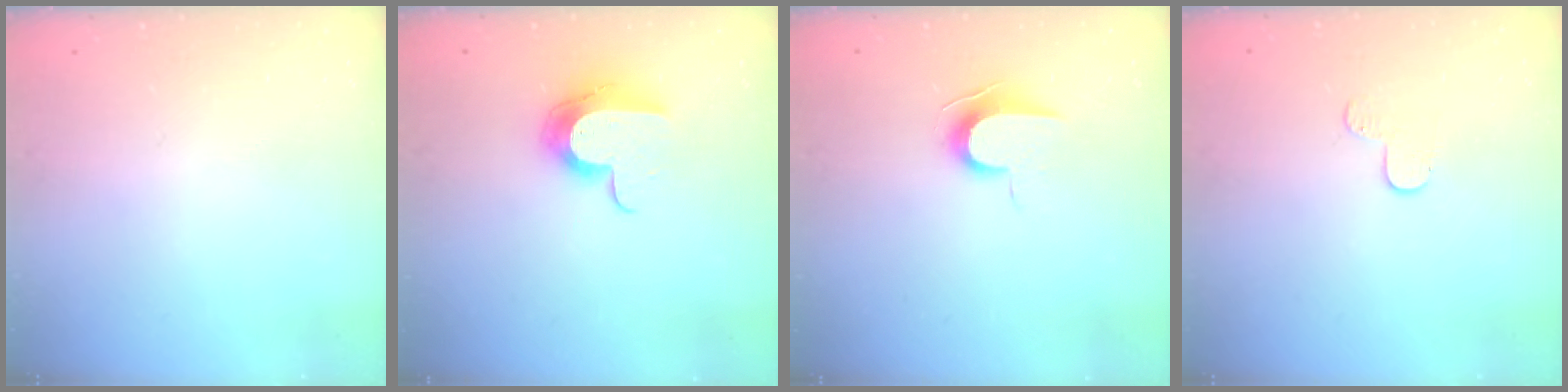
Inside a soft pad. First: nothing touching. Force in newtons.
{"total": 11.3, "press": 11.2, "slide": 0.7}
{"total": 7.8, "press": 7.8, "slide": 0.7}
{"total": 4.0, "press": 3.9, "slide": 0.4}